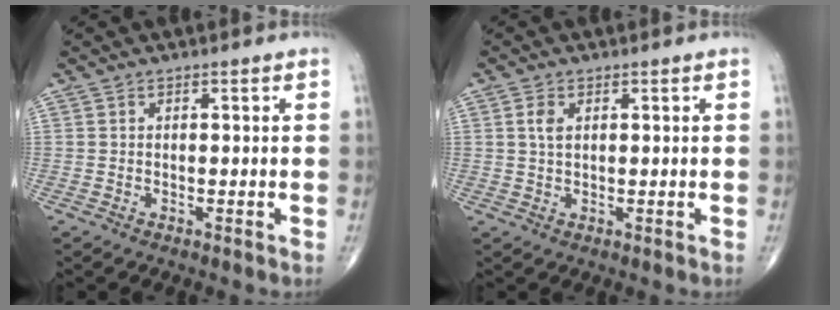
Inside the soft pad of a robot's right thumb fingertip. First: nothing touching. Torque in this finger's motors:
{"motor_torque": [-0.31, -0.28, 0.25, 0.15, -0.01]}